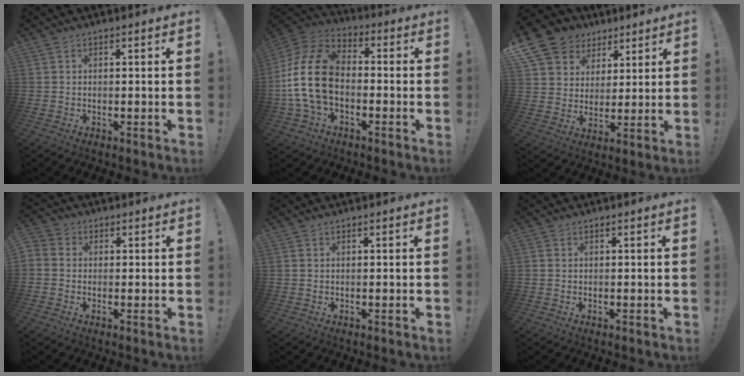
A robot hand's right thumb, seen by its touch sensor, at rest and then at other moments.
{"total": 18.8, "force": [-2.1, 12.8, 13.5], "torque": [-0.258, 0.031, -0.024]}
{"total": 12.6, "force": [6.9, 9.8, 3.9], "torque": [-0.062, -0.048, 0.138]}
{"total": 5.3, "force": [-0.5, 4.9, 2.0], "torque": [-0.040, 0.015, -0.005]}
{"total": 0.0}
{"total": 0.0}